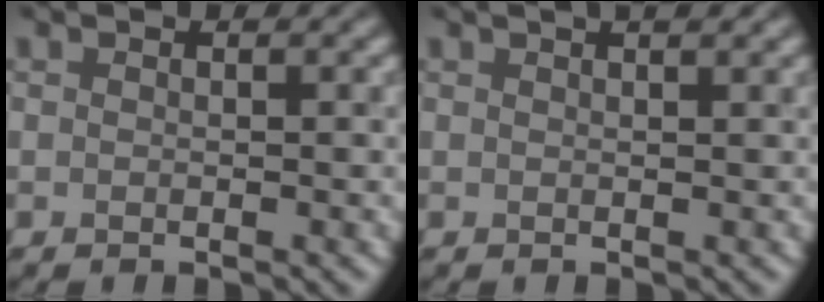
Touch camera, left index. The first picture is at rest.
{"total": 3.6, "force": [2.3, 1.5, 2.3], "torque": [-0.004, 0.018, -0.002]}